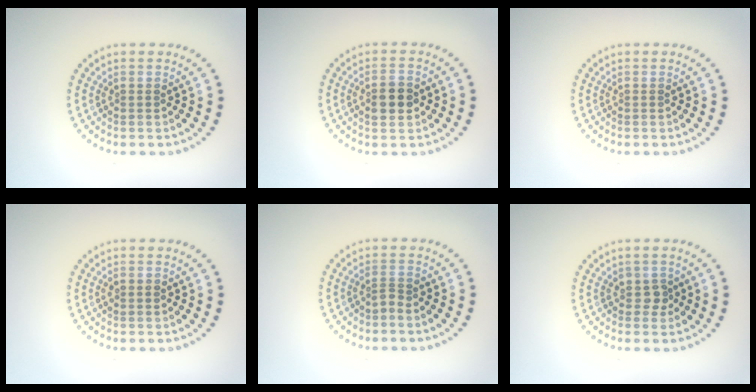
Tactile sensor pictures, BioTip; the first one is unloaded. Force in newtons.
{"total": 2.9, "press": 2.9, "slide": 0.2}
{"total": 0.0}
{"total": 0.9, "press": 0.9, "slide": 0.1}
{"total": 0.7, "press": 0.3, "slide": 0.6}
{"total": 1.0, "press": 0.9, "slide": 0.4}